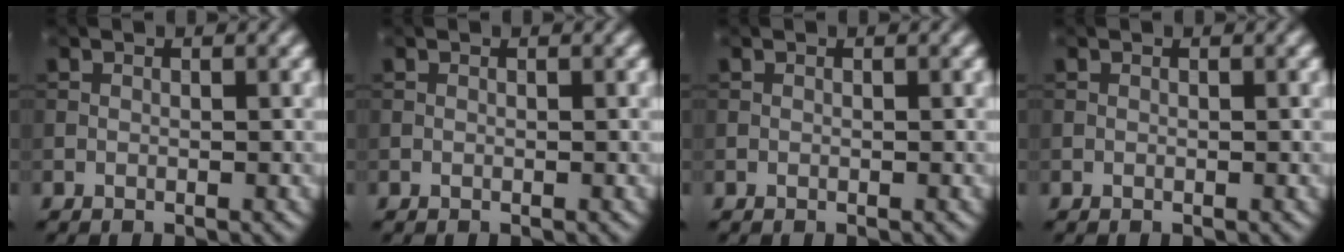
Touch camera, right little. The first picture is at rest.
{"total": 0.0}
{"total": 0.0}
{"total": 0.0}